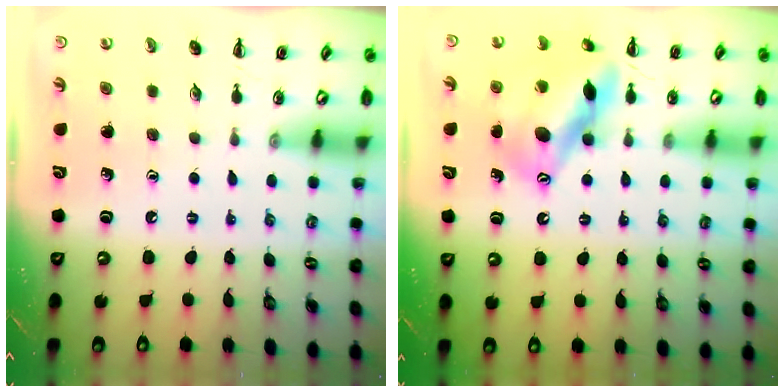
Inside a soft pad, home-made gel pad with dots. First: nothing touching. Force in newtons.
{"total": 15.0, "press": 14.7, "slide": 2.9}